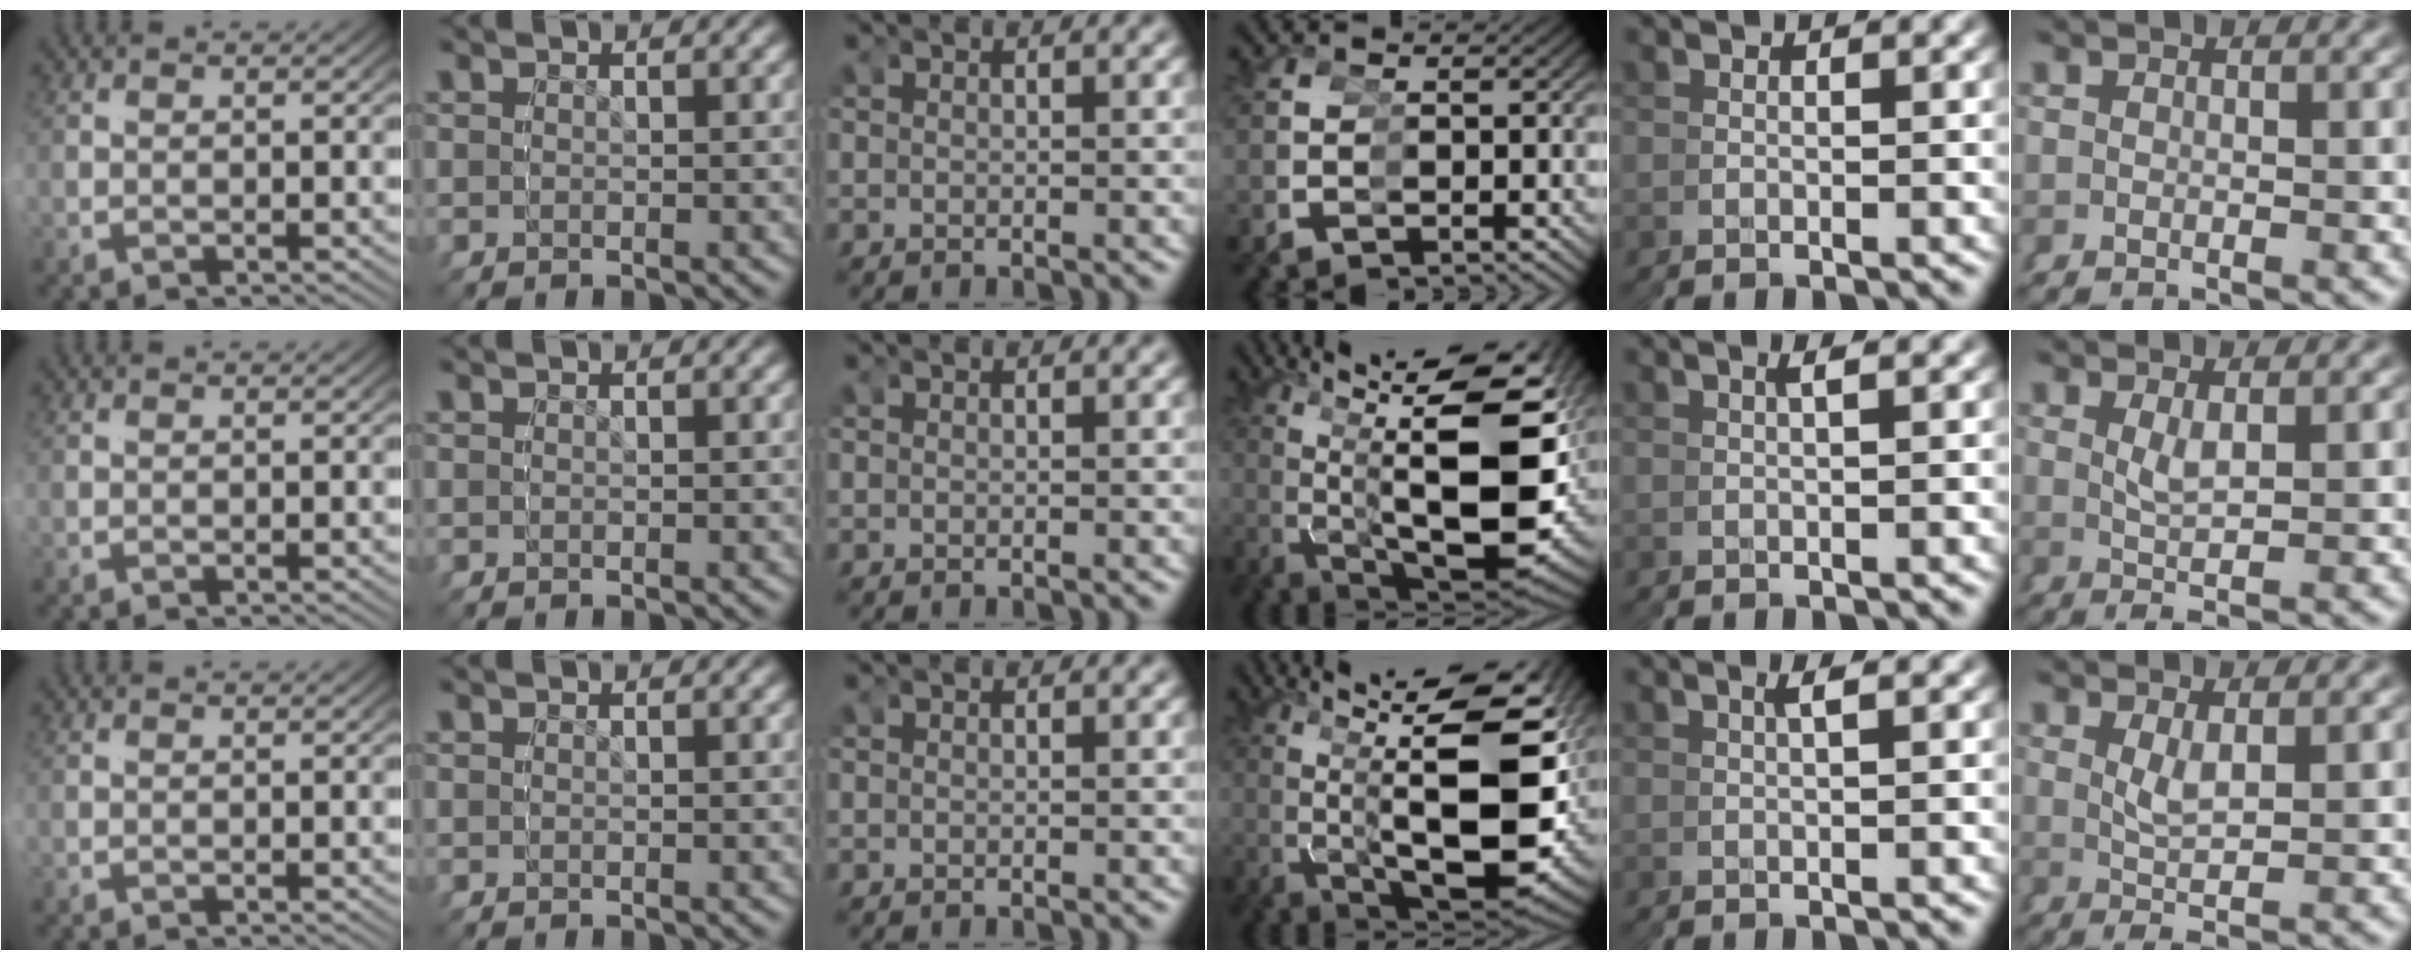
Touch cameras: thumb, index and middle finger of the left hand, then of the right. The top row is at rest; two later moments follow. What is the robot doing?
{"motion": "grasp_and_lifting", "object": "cubes"}